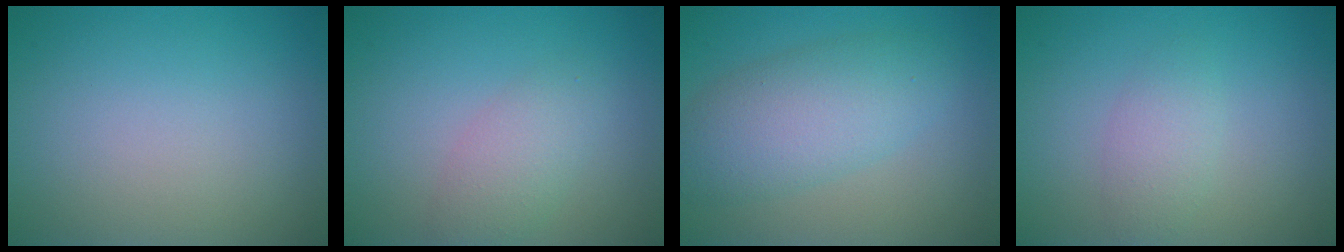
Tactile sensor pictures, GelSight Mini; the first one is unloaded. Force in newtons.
{"total": 2.7, "press": 2.7, "slide": 0.1}
{"total": 5.6, "press": 5.6, "slide": 0.1}
{"total": 2.1, "press": 2.0, "slide": 0.0}